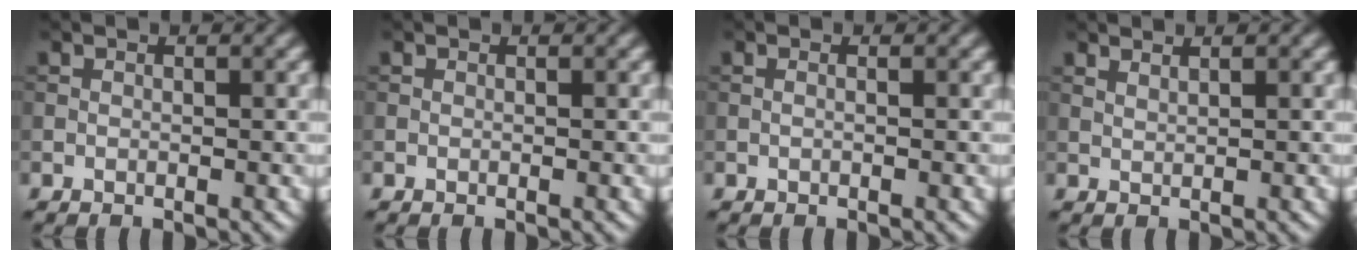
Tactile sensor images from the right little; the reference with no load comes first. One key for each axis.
{"total": 0.0}
{"total": 0.6, "fx": 0.2, "fy": 0.2, "fz": 0.6, "tx": -0.006, "ty": -0.009, "tz": -0.004}
{"total": 1.0, "fx": 0.9, "fy": 0.2, "fz": 0.4, "tx": -0.007, "ty": 0.000, "tz": 0.014}